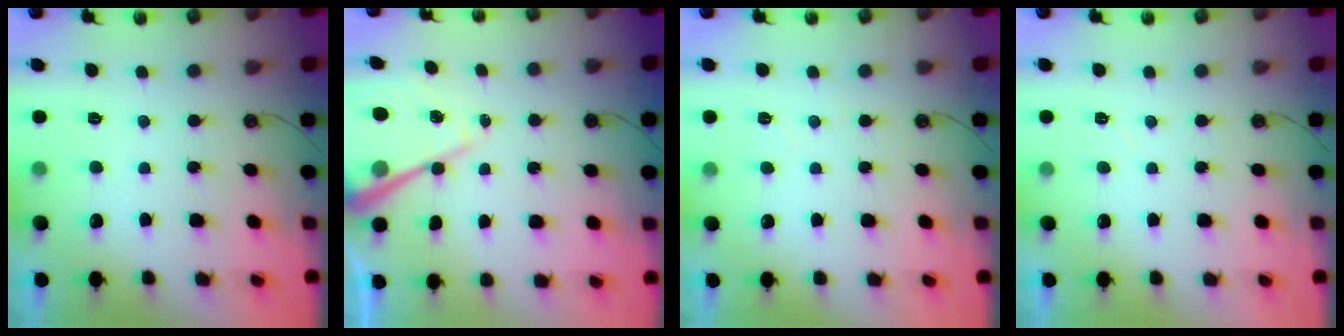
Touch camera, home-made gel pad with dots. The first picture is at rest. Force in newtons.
{"total": 13.2, "press": 13.2, "slide": 1.1}
{"total": 3.8, "press": 3.7, "slide": 0.6}
{"total": 2.9, "press": 2.9, "slide": 0.5}